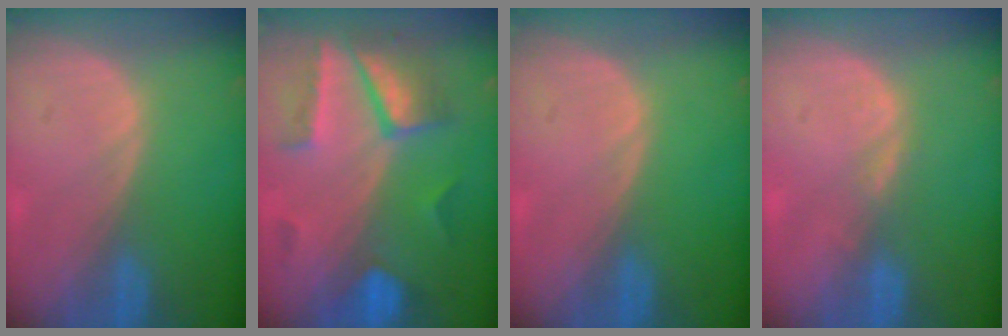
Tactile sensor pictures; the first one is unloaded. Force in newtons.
{"total": 8.2, "press": 7.7, "slide": 2.7}
{"total": 0.0}
{"total": 1.9, "press": 1.5, "slide": 1.1}